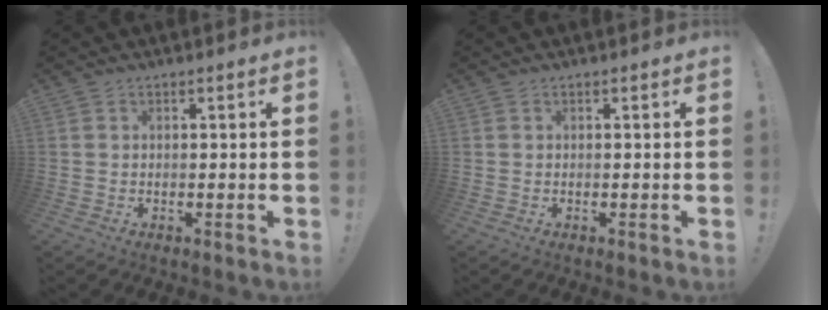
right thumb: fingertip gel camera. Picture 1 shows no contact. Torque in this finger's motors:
{"motor_torque": [0.00, 0.00, 0.00, 0.00, 0.00]}